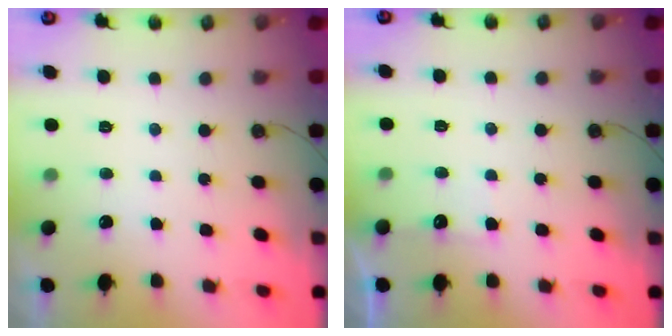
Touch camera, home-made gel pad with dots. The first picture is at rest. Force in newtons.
{"total": 5.4, "press": 5.3, "slide": 0.7}